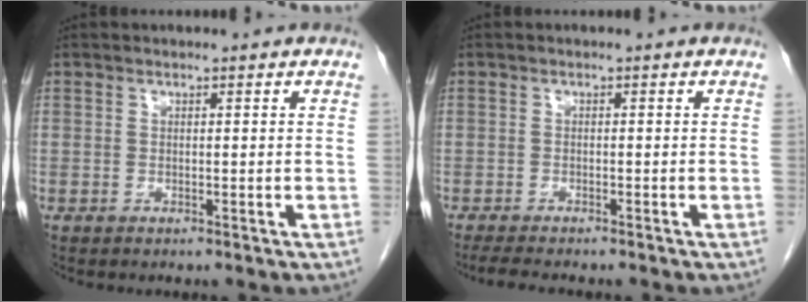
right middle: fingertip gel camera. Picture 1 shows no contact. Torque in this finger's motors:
{"motor_torque": [0.18, -0.09, 0.00, 0.01]}